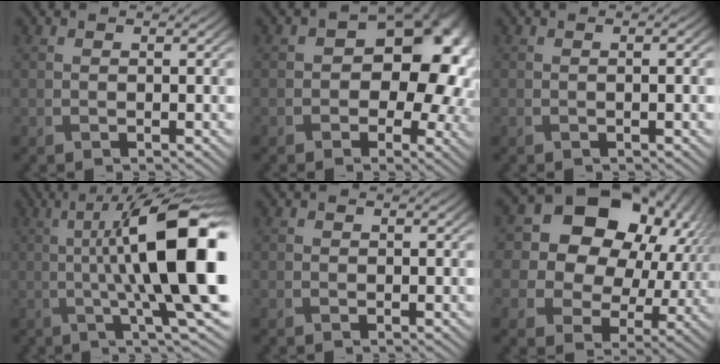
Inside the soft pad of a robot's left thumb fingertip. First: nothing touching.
{"total": 11.3, "force": [-0.1, 7.6, 8.4], "torque": [-0.085, -0.008, 0.003]}
{"total": 1.0, "force": [0.0, 0.1, 1.0], "torque": [-0.015, 0.003, -0.001]}
{"total": 16.1, "force": [0.1, 3.6, 15.7], "torque": [-0.222, 0.010, 0.007]}
{"total": 0.0}
{"total": 18.3, "force": [5.3, 14.2, 10.3], "torque": [-0.214, 0.042, 0.111]}